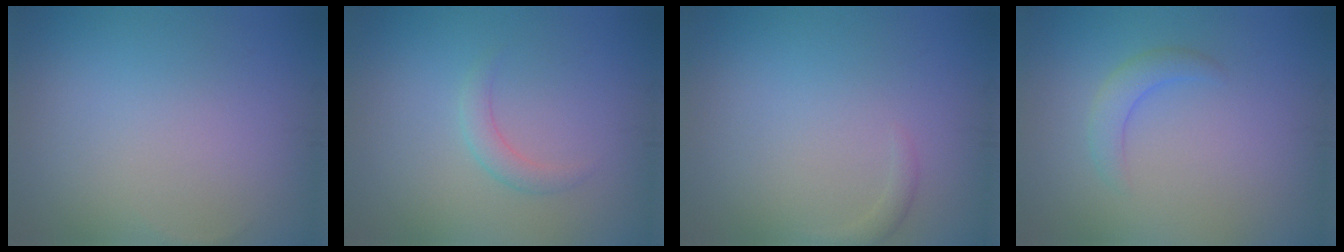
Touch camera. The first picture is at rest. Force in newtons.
{"total": 1.5, "press": 1.5, "slide": 0.0}
{"total": 0.8, "press": 0.8, "slide": 0.1}
{"total": 2.1, "press": 2.1, "slide": 0.2}